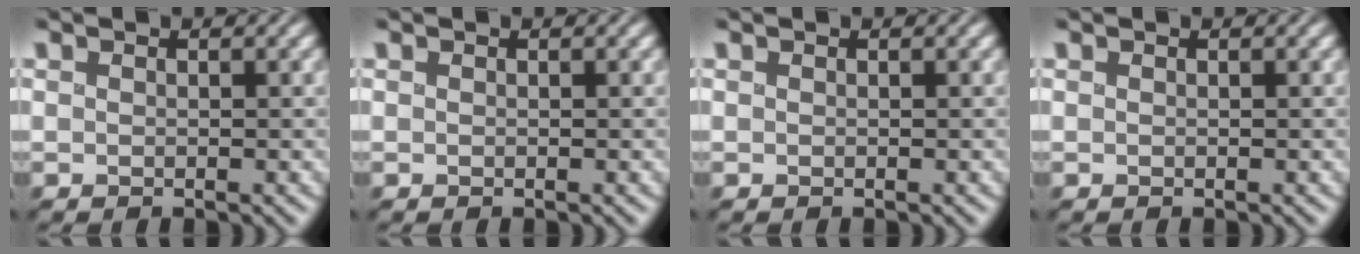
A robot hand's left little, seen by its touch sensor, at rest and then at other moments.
{"total": 0.0}
{"total": 0.0}
{"total": 0.0}